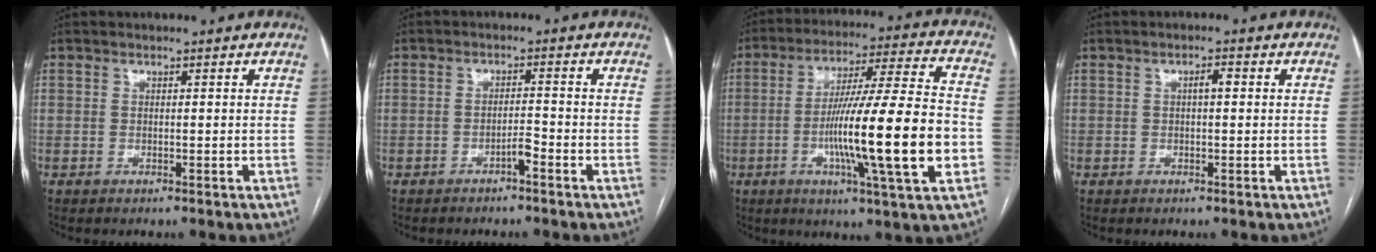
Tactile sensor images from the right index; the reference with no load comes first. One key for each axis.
{"total": 2.1, "fx": -1.5, "fy": 0.2, "fz": 1.5, "tx": -0.022, "ty": 0.002, "tz": -0.025}
{"total": 20.3, "fx": -4.3, "fy": 0.0, "fz": 19.8, "tx": -0.315, "ty": -0.005, "tz": -0.074}
{"total": 1.5, "fx": 0.2, "fy": 0.4, "fz": 1.5, "tx": -0.023, "ty": 0.005, "tz": 0.003}